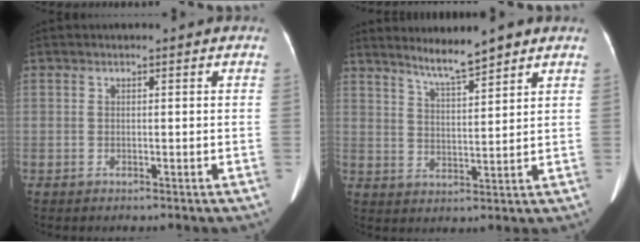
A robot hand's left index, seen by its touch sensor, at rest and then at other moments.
{"total": 5.9, "force": [5.1, -0.1, 3.0], "torque": [-0.058, -0.003, 0.095]}